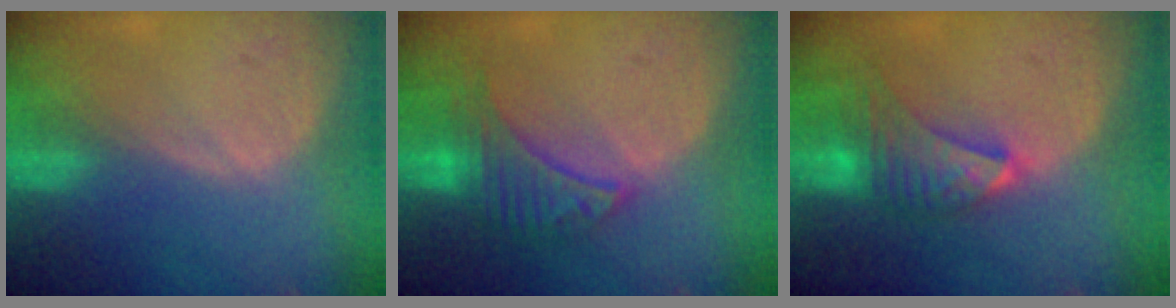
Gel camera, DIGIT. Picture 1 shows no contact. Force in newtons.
{"total": 6.6, "press": 6.6, "slide": 0.7}
{"total": 7.0, "press": 6.9, "slide": 1.1}